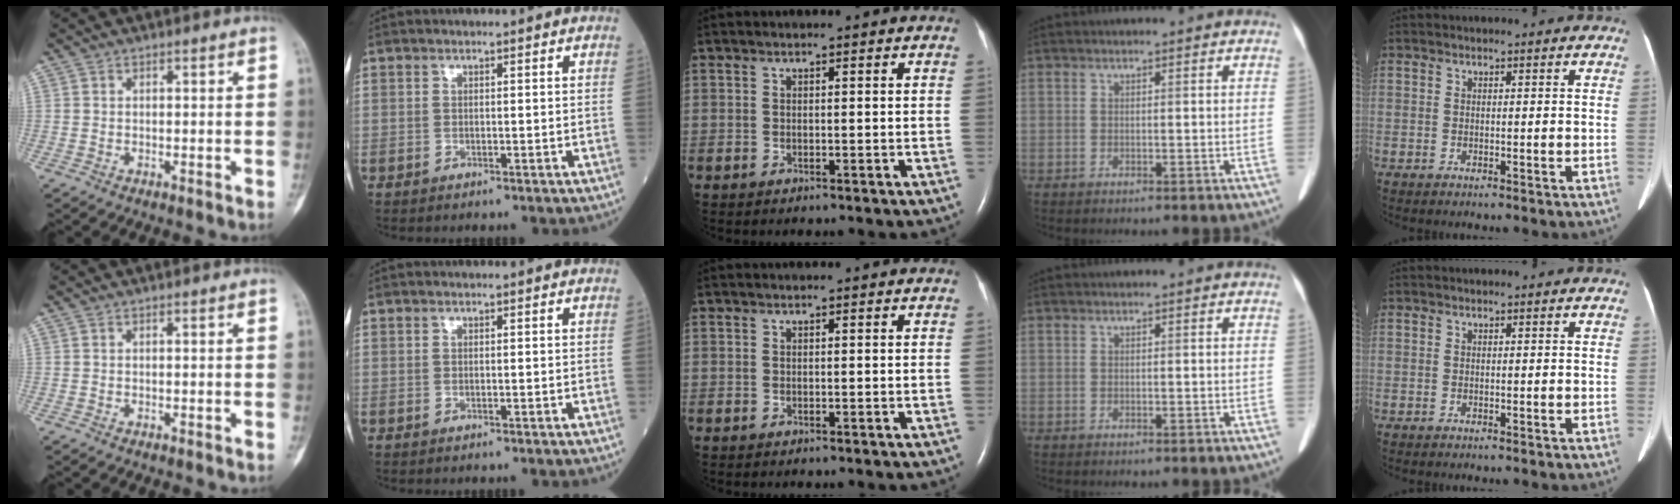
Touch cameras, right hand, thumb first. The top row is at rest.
{}